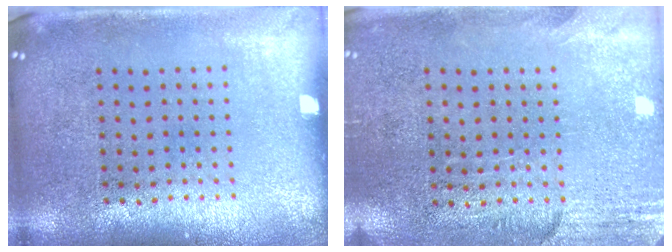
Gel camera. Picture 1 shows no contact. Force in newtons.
{"total": 2.8, "press": 2.4, "slide": 1.4}